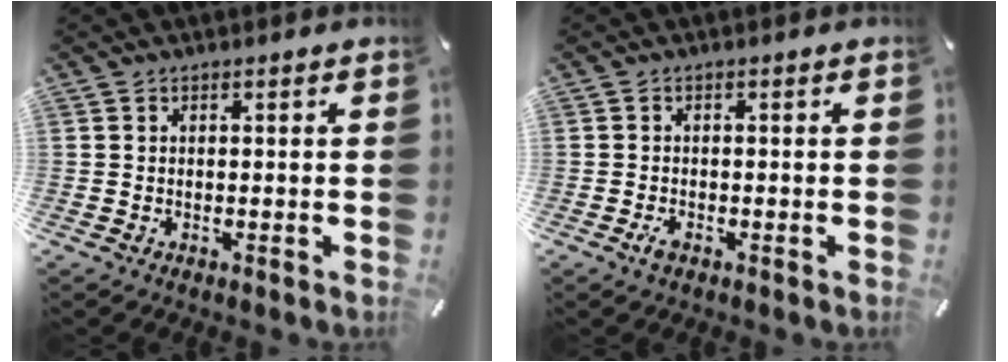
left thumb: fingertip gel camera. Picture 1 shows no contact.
{"total": 1.6, "force": [-0.7, 0.7, 1.3], "torque": [-0.032, -0.002, -0.015]}